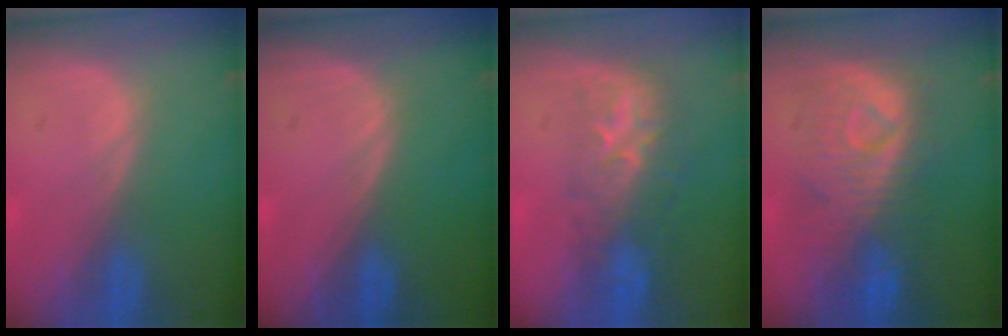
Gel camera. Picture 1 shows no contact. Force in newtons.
{"total": 0.0}
{"total": 8.2, "press": 7.4, "slide": 3.7}
{"total": 8.8, "press": 8.7, "slide": 1.6}